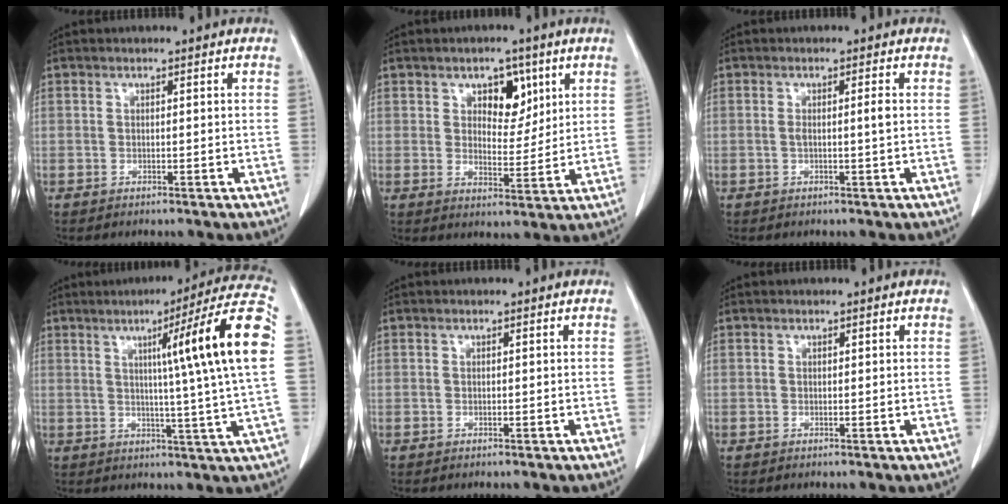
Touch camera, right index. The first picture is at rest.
{"total": 6.1, "force": [3.0, 3.4, 4.0], "torque": [-0.054, 0.005, 0.048]}
{"total": 1.8, "force": [0.0, -0.1, 1.8], "torque": [-0.034, 0.000, 0.001]}
{"total": 16.5, "force": [3.0, -2.3, 16.1], "torque": [-0.217, 0.007, 0.034]}
{"total": 0.0}
{"total": 0.0}